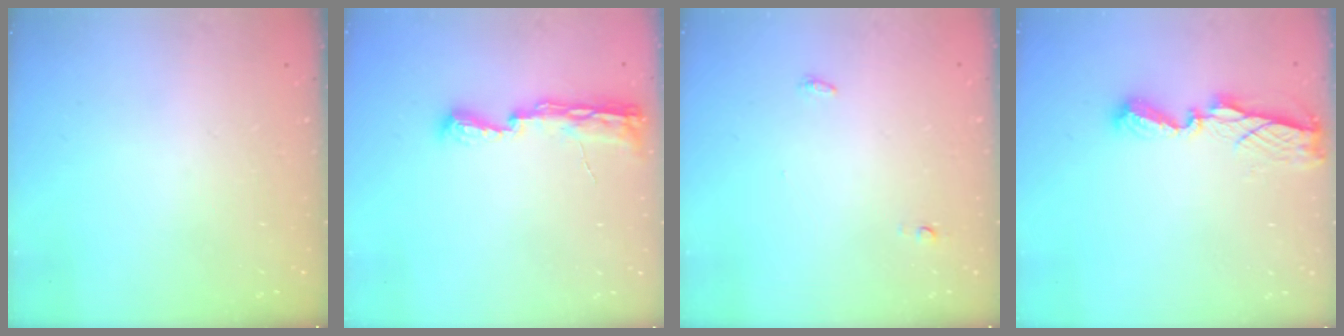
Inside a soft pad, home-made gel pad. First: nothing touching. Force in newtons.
{"total": 8.1, "press": 8.0, "slide": 0.9}
{"total": 7.3, "press": 3.8, "slide": 6.3}
{"total": 7.5, "press": 7.5, "slide": 0.5}